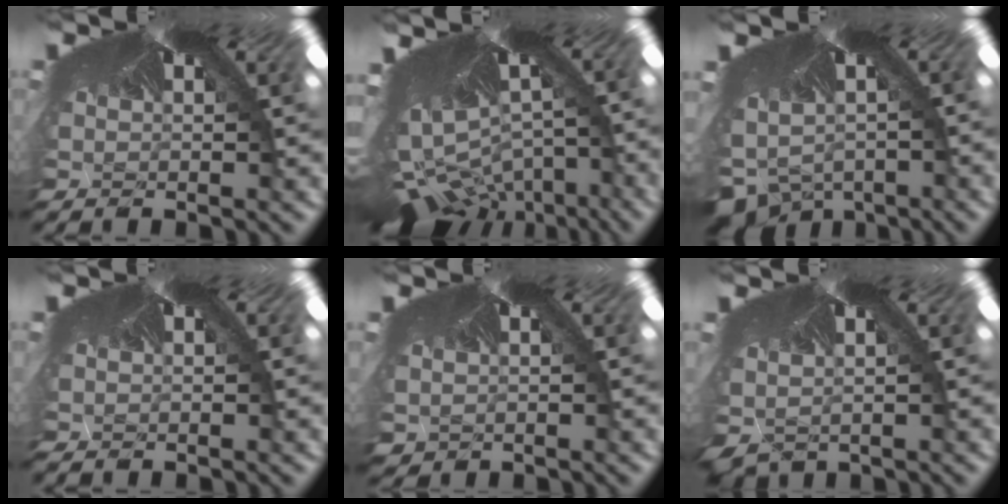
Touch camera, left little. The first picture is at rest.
{"total": 8.6, "force": [-8.5, 1.2, 0.5], "torque": [-0.013, -0.088, -0.102]}
{"total": 7.5, "force": [-7.4, 1.1, -1.1], "torque": [0.000, -0.094, -0.075]}
{"total": 0.7, "force": [-0.6, 0.1, 0.4], "torque": [-0.012, -0.005, -0.004]}
{"total": 1.5, "force": [-0.7, 1.3, -0.1], "torque": [-0.017, -0.010, 0.003]}
{"total": 2.3, "force": [-2.1, -0.1, -0.9], "torque": [-0.006, -0.031, -0.004]}